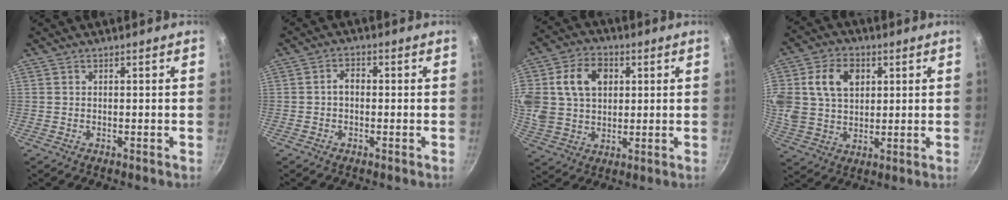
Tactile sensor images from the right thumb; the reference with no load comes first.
{"total": 2.5, "force": [-0.4, 1.7, 1.7], "torque": [-0.022, 0.013, -0.010]}
{"total": 19.1, "force": [4.6, 14.5, 11.6], "torque": [-0.238, 0.024, 0.084]}
{"total": 16.6, "force": [4.5, 12.4, 10.0], "torque": [-0.206, 0.019, 0.084]}